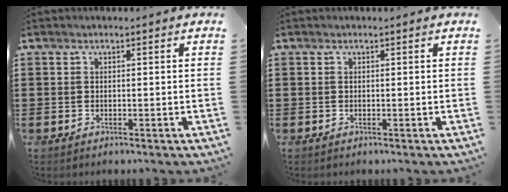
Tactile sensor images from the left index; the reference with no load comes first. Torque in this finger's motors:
{"motor_torque": [0.00, 0.00, 0.00, -0.01]}